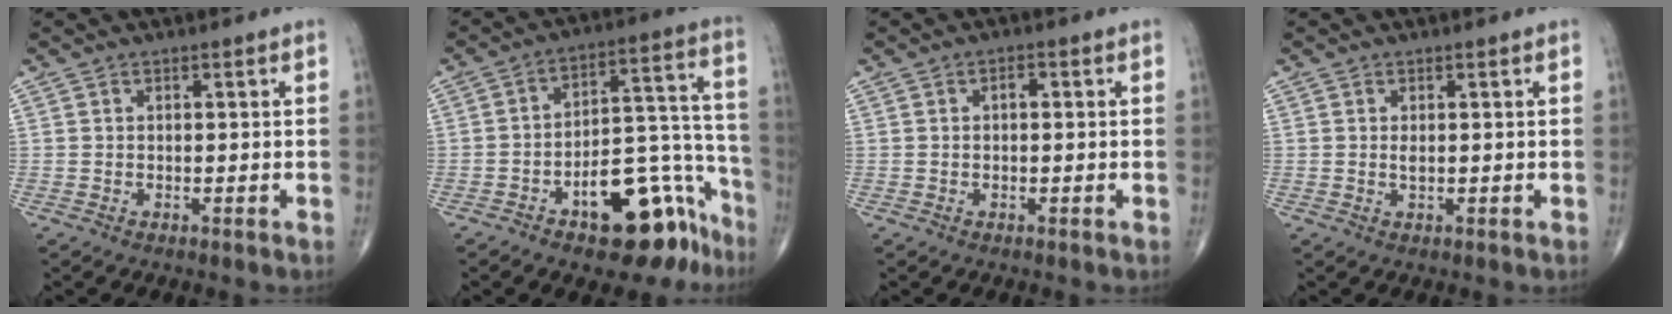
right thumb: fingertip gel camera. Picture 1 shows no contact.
{"total": 18.1, "force": [-10.4, 8.2, 12.2], "torque": [-0.110, 0.108, -0.145]}
{"total": 1.4, "force": [0.2, 0.8, 1.1], "torque": [-0.014, 0.005, -0.001]}
{"total": 0.9, "force": [0.1, 0.4, 0.8], "torque": [-0.016, -0.002, 0.004]}